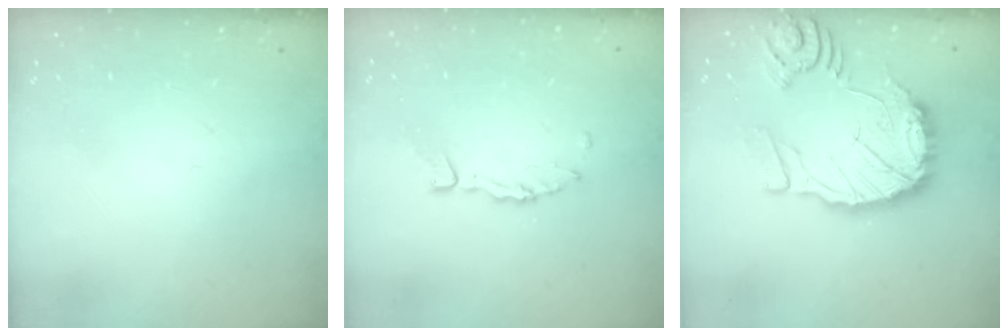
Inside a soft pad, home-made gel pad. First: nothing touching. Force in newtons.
{"total": 4.2, "press": 4.2, "slide": 0.1}
{"total": 17.3, "press": 17.1, "slide": 2.0}